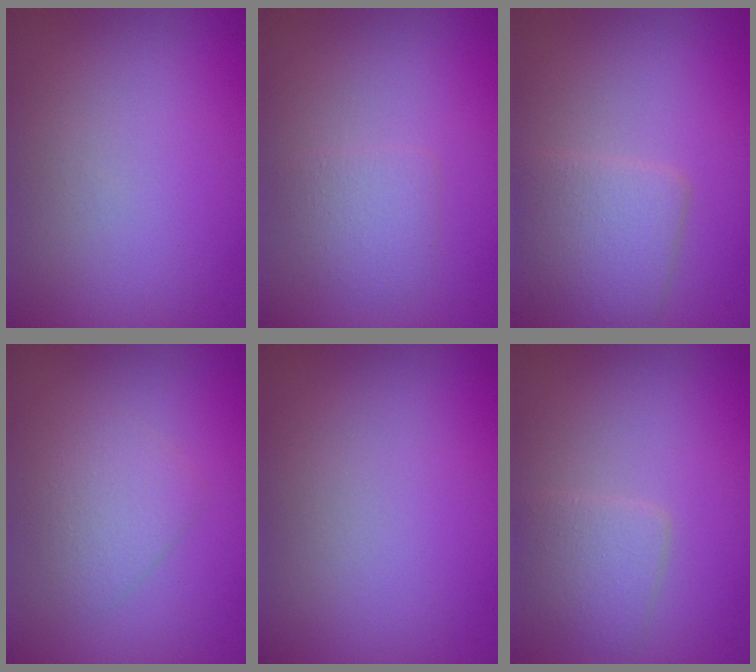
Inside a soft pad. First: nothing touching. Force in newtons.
{"total": 1.9, "press": 1.9, "slide": 0.1}
{"total": 3.6, "press": 3.6, "slide": 0.1}
{"total": 2.2, "press": 2.2, "slide": 0.1}
{"total": 0.0}
{"total": 2.5, "press": 2.5, "slide": 0.1}